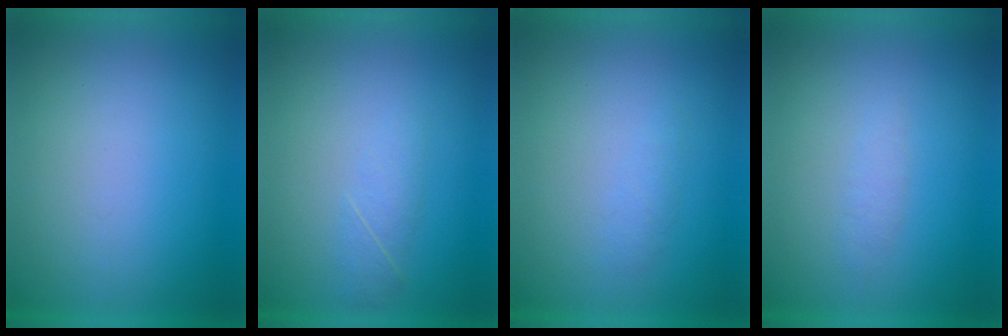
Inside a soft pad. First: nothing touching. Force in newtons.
{"total": 2.1}
{"total": 1.1}
{"total": 1.3}